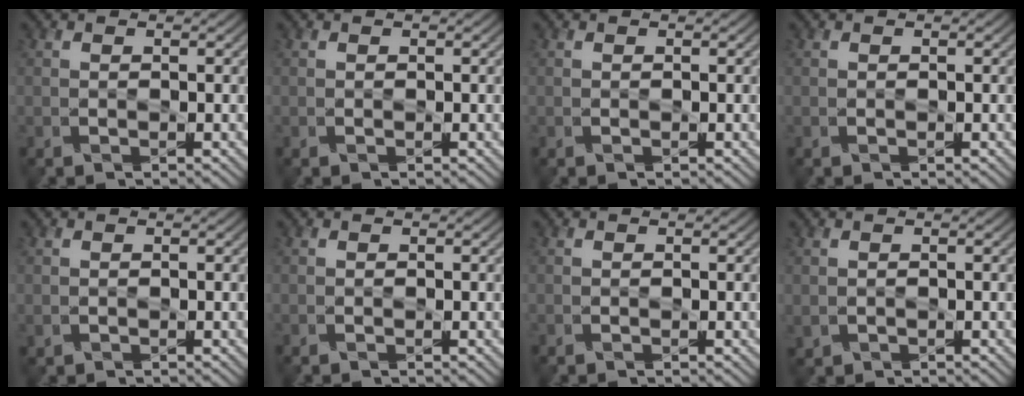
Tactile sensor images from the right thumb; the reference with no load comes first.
{"total": 0.0}
{"total": 0.0}
{"total": 0.0}
{"total": 0.0}
{"total": 0.0}
{"total": 0.0}
{"total": 0.6, "force": [0.0, 0.6, 0.2], "torque": [-0.009, -0.006, 0.006]}